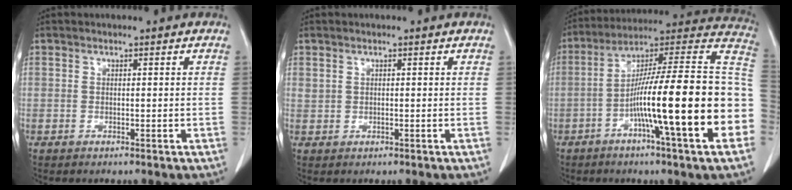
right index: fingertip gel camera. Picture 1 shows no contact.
{"total": 0.7, "force": [0.5, 0.5, 0.2], "torque": [0.002, 0.005, 0.008]}
{"total": 25.1, "force": [-5.9, 1.1, 24.4], "torque": [-0.288, 0.013, -0.101]}